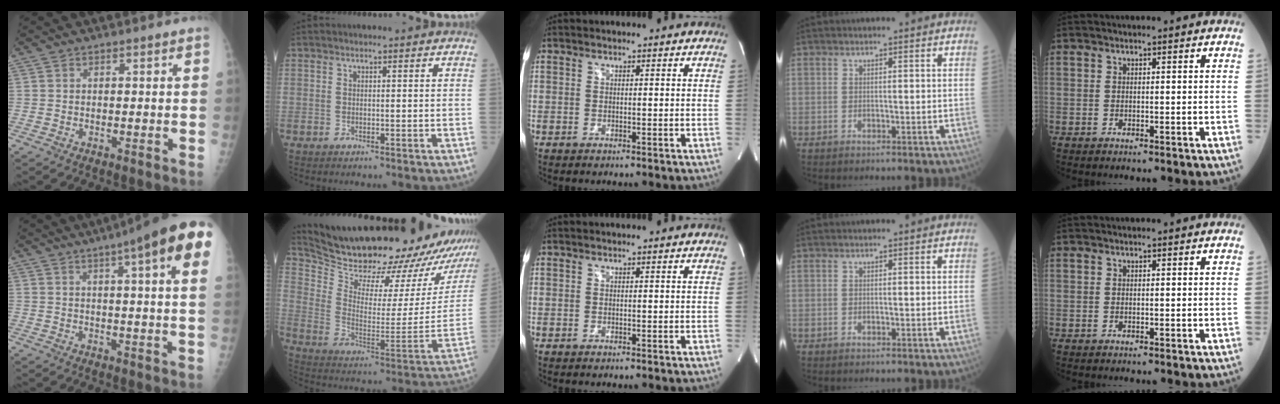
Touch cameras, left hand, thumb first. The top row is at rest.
{"thumb": {"total": 18.4, "force": [9.0, 2.9, 15.8], "torque": [-0.213, -0.002, 0.104]}, "index": {"total": 29.6, "force": [27.0, 3.3, 11.7], "torque": [-0.199, -0.106, 0.367]}}